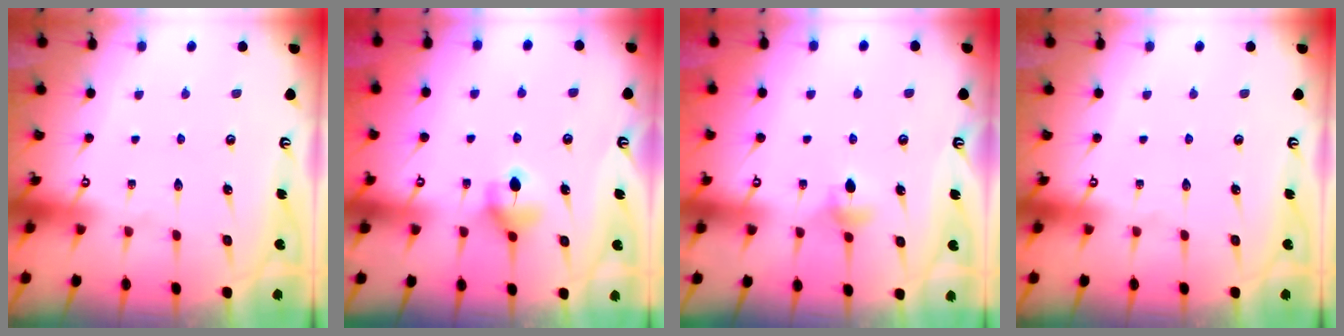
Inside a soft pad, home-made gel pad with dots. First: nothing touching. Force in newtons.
{"total": 5.9, "press": 5.9, "slide": 0.5}
{"total": 4.0, "press": 3.9, "slide": 0.7}
{"total": 0.0}